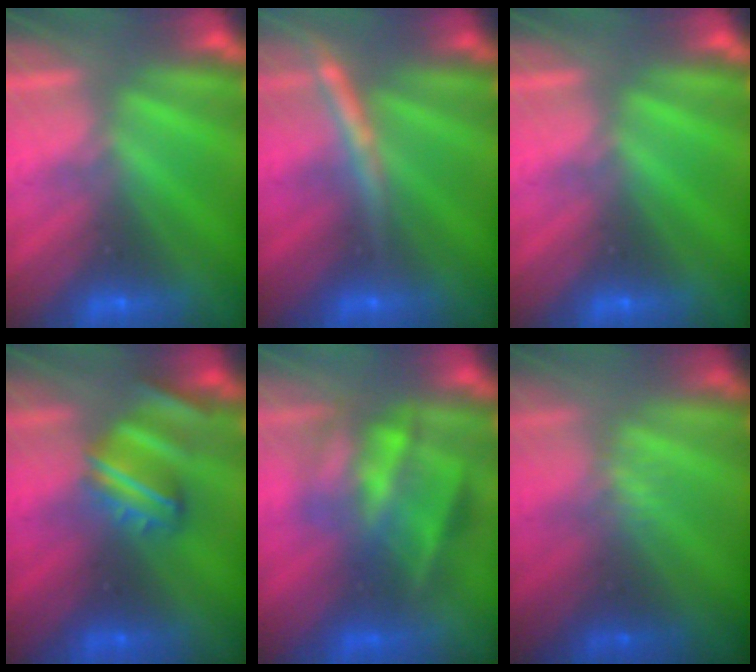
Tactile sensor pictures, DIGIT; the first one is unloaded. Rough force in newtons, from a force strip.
{"total": 2.7}
{"total": 0.0}
{"total": 4.6}
{"total": 4.8}
{"total": 2.3}